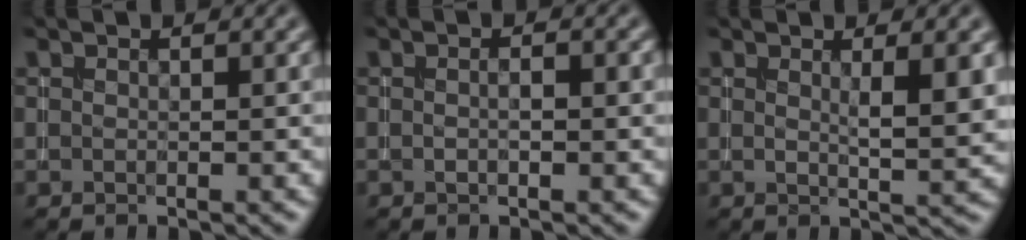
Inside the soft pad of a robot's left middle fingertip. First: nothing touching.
{"total": 1.3, "force": [-0.1, 0.4, 1.2], "torque": [-0.018, -0.002, -0.001]}
{"total": 3.2, "force": [0.9, 0.7, 3.0], "torque": [-0.039, -0.005, 0.014]}